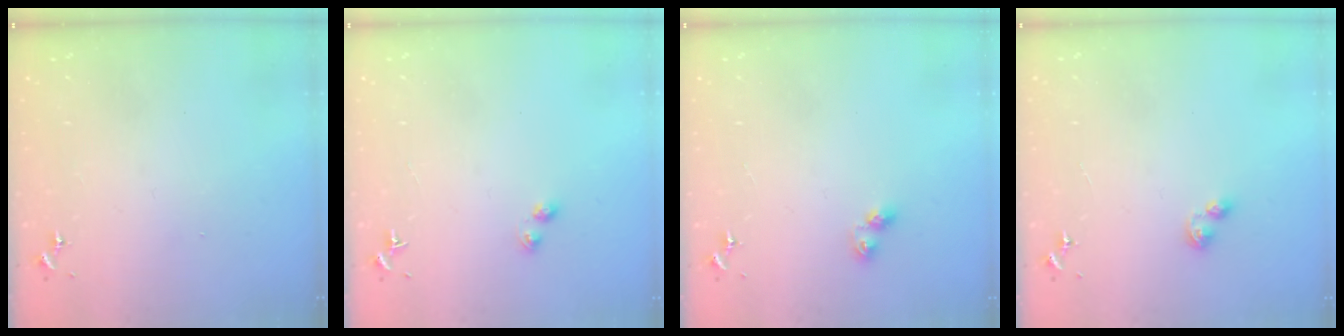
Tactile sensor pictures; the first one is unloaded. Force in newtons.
{"total": 2.2, "press": 2.2, "slide": 0.2}
{"total": 6.6, "press": 6.5, "slide": 0.7}
{"total": 4.8, "press": 4.8, "slide": 0.5}